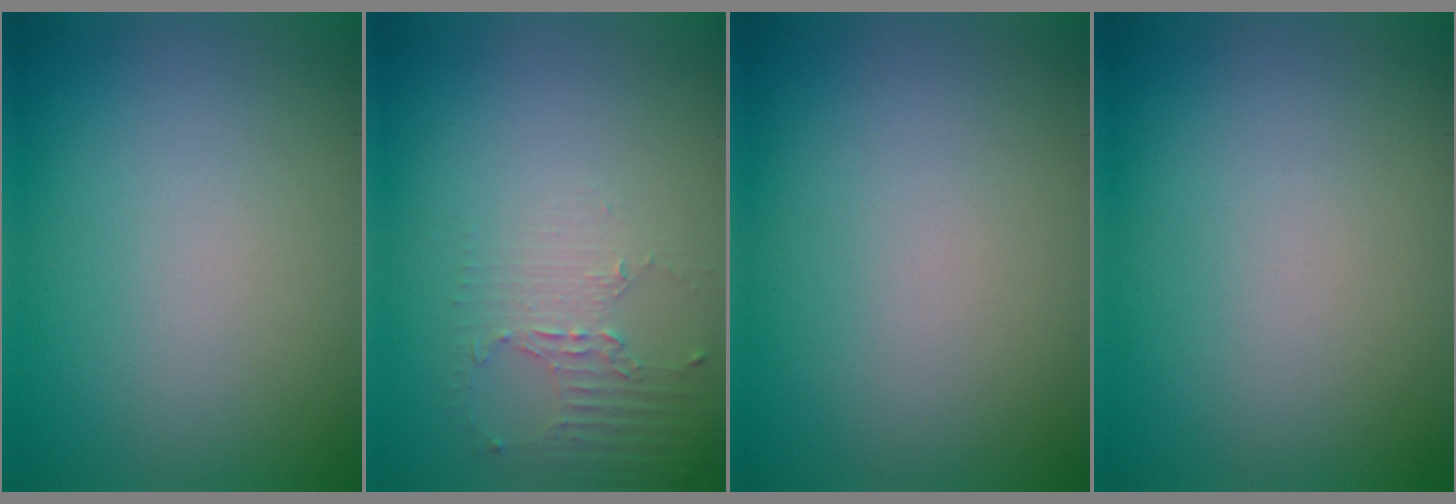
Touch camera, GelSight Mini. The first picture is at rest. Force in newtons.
{"total": 2.0, "press": 1.5, "slide": 1.4}
{"total": 0.0}
{"total": 0.0}